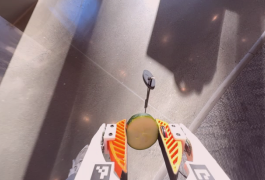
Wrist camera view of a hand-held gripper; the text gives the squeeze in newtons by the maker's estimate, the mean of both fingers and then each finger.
{"total": 11.0, "left": 10.9, "right": 11.1}